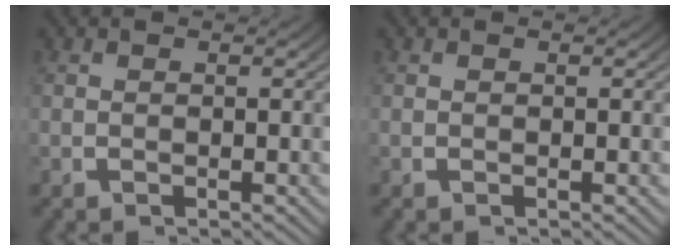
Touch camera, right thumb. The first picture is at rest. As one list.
[{"total": 0.0}]